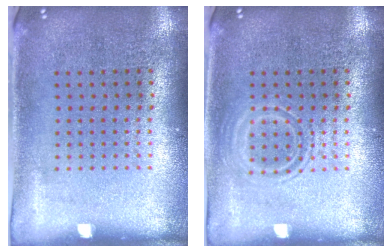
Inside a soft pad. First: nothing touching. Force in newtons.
{"total": 1.9, "press": 1.9, "slide": 0.3}